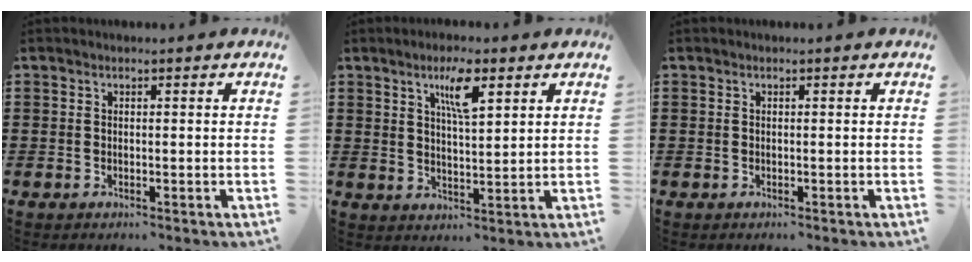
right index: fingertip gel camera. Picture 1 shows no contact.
{"total": 5.5, "force": [3.1, 1.2, 4.4], "torque": [-0.080, 0.002, 0.047]}
{"total": 0.0}